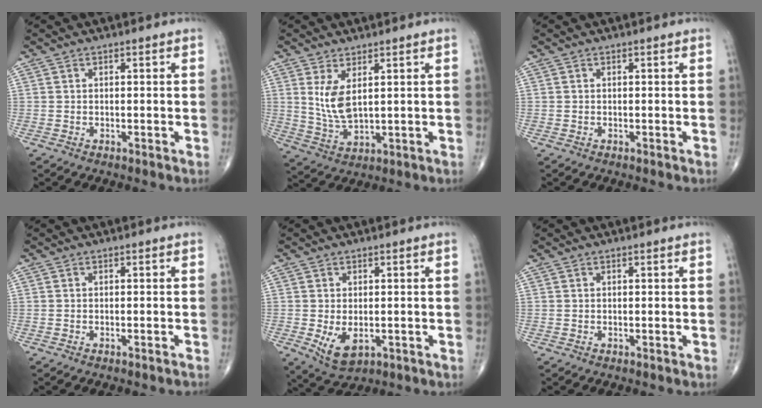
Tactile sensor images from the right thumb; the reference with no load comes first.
{"total": 6.5, "force": [2.0, 2.8, 5.6], "torque": [-0.111, -0.020, 0.053]}
{"total": 0.0}
{"total": 1.0, "force": [-0.9, 0.0, 0.5], "torque": [-0.014, 0.007, -0.010]}
{"total": 5.7, "force": [-1.1, 3.4, 4.5], "torque": [-0.073, -0.011, -0.006]}
{"total": 0.0}